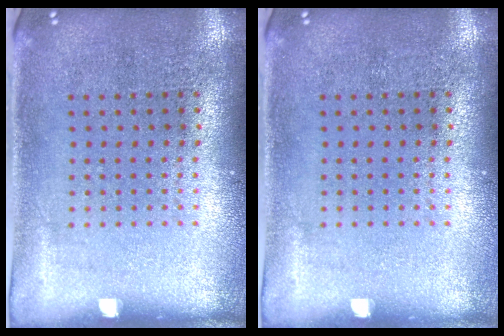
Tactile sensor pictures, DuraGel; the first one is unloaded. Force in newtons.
{"total": 0.0}